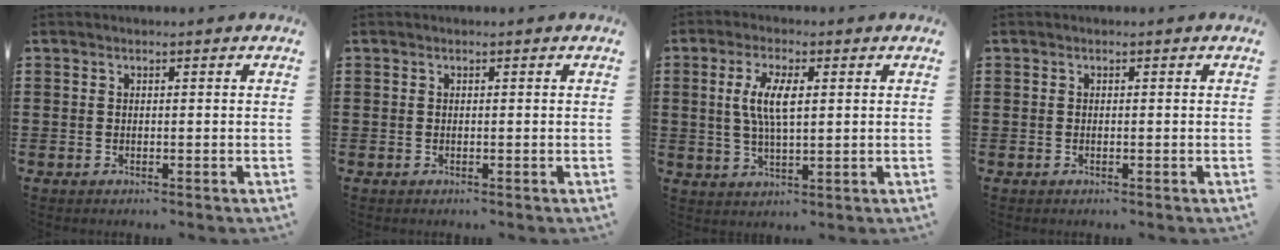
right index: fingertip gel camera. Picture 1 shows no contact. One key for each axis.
{"total": 0.0}
{"total": 6.2, "fx": 1.1, "fy": 2.1, "fz": 5.8, "tx": -0.122, "ty": 0.005, "tz": 0.015}
{"total": 0.0}